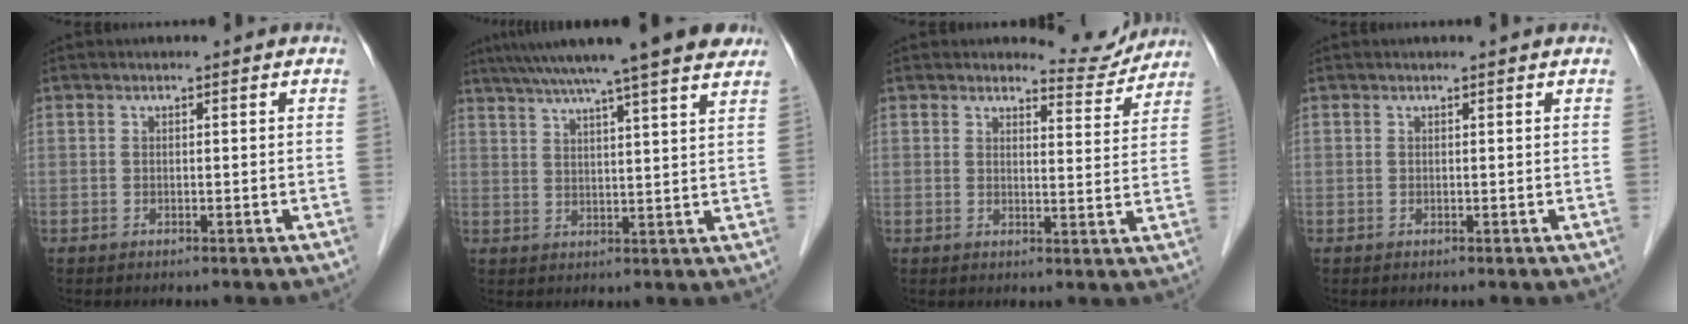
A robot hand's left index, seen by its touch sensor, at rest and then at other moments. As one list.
[{"total": 18.1, "force": [15.0, 0.4, 10.3], "torque": [-0.172, 0.028, 0.203]}, {"total": 4.9, "force": [4.8, 1.0, -0.6], "torque": [0.008, -0.025, 0.050]}, {"total": 1.2, "force": [1.1, 0.0, 0.5], "torque": [-0.008, 0.008, 0.012]}]